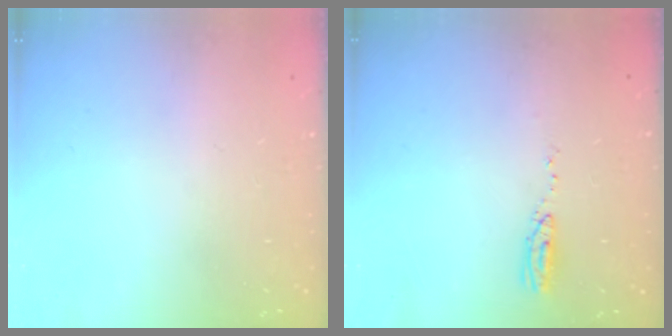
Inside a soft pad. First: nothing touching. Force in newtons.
{"total": 14.7, "press": 6.3, "slide": 13.3}